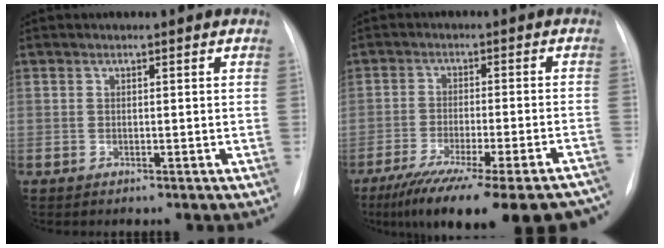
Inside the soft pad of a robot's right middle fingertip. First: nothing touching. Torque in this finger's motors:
{"motor_torque": [1.09, -1.05, 0.33, 0.11]}